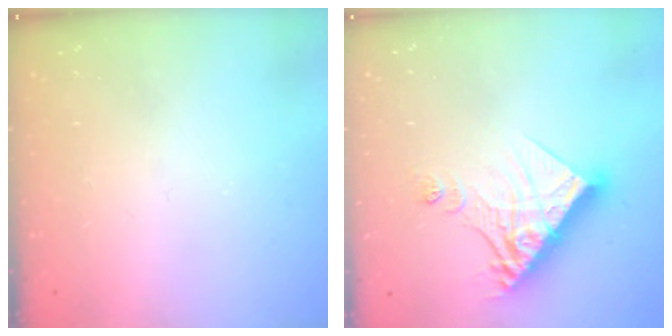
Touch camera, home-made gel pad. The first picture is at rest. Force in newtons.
{"total": 14.6, "press": 14.5, "slide": 1.3}